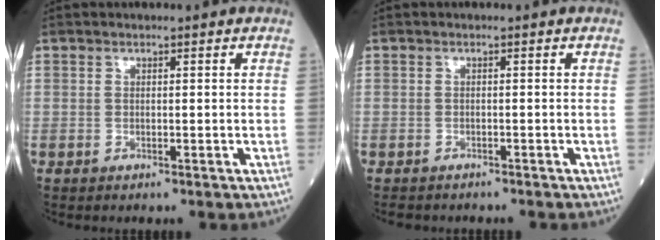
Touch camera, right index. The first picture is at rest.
{"total": 2.9, "force": [-2.6, 1.1, 0.5], "torque": [-0.007, -0.003, -0.037]}